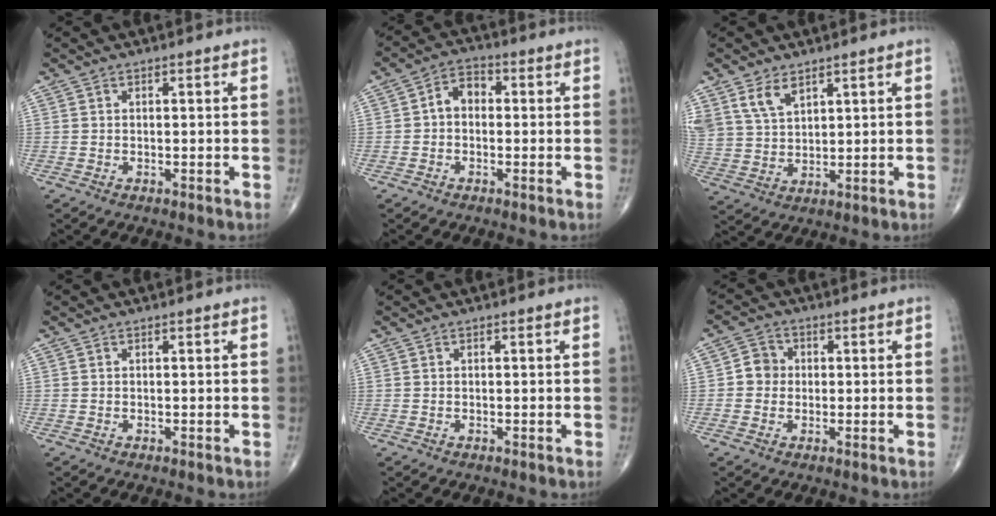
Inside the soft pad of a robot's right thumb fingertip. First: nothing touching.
{"total": 4.8, "force": [-0.2, 3.5, 3.3], "torque": [-0.037, 0.020, -0.016]}
{"total": 6.3, "force": [4.0, 3.5, 3.4], "torque": [-0.055, -0.017, 0.090]}
{"total": 0.0}
{"total": 0.0}
{"total": 4.0, "force": [0.0, 3.7, 1.4], "torque": [-0.003, 0.008, -0.009]}